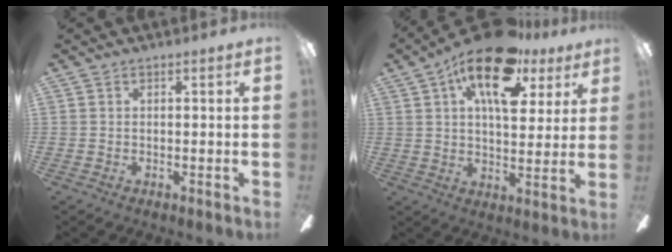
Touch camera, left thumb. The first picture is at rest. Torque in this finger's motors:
{"motor_torque": [0.36, 0.93, 1.55, -1.22, 0.43]}